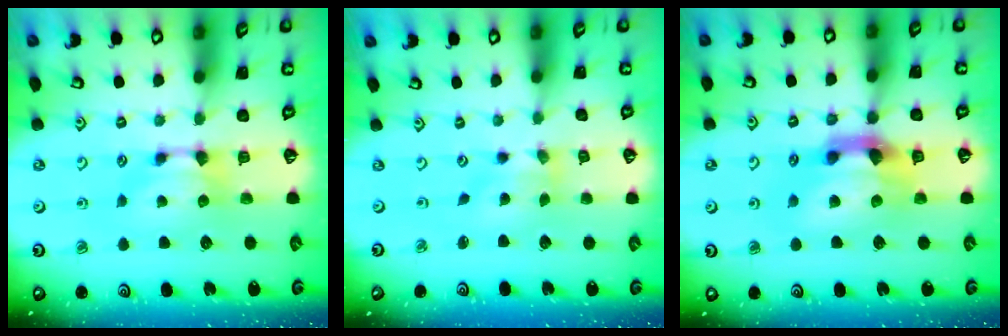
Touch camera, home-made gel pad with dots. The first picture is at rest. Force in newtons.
{"total": 1.0, "press": 0.2, "slide": 0.9}
{"total": 5.3, "press": 5.0, "slide": 1.8}